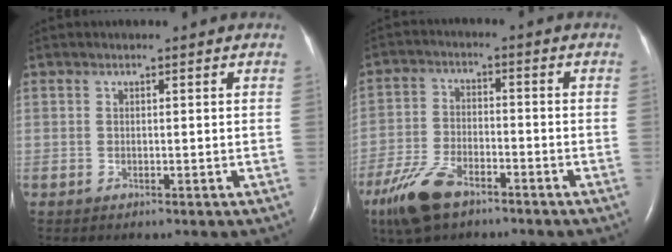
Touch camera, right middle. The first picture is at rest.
{"total": 9.2, "force": [-6.2, 3.7, 5.7], "torque": [-0.131, -0.015, -0.117]}